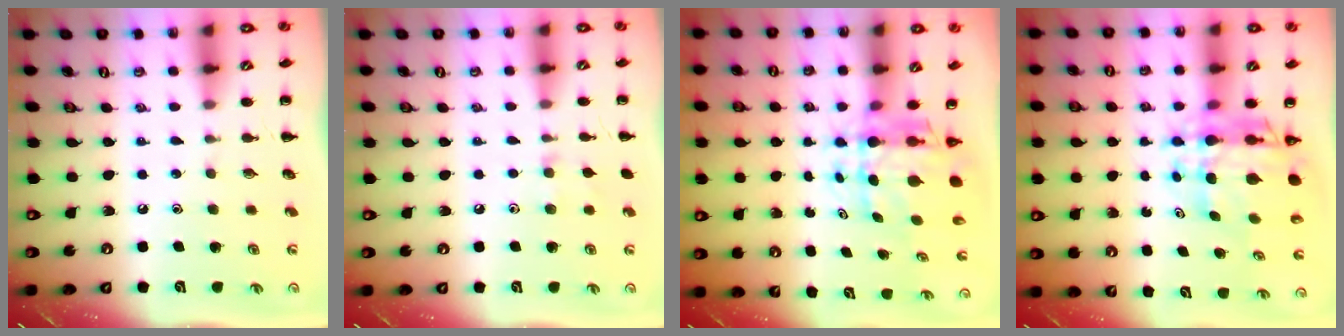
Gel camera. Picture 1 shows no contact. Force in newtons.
{"total": 5.9, "press": 5.7, "slide": 1.7}
{"total": 7.8, "press": 7.3, "slide": 2.7}
{"total": 9.3, "press": 8.9, "slide": 2.9}